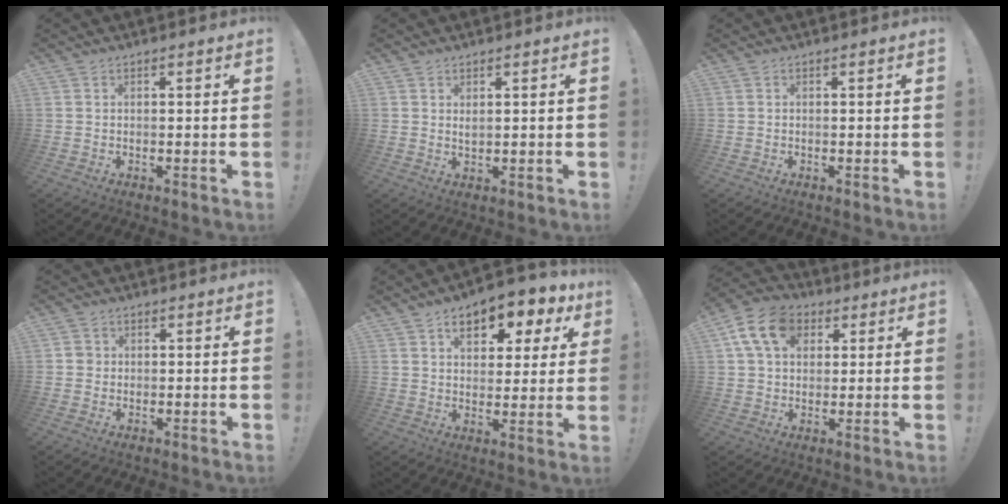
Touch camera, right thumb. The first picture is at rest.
{"total": 1.5, "force": [1.3, 0.4, 0.7], "torque": [0.000, -0.010, 0.021]}
{"total": 0.0}
{"total": 1.9, "force": [0.3, 1.9, 0.5], "torque": [-0.001, 0.003, 0.004]}
{"total": 9.9, "force": [4.8, 5.6, 6.6], "torque": [-0.088, -0.027, 0.081]}
{"total": 13.7, "force": [5.1, 10.0, 7.7], "torque": [-0.123, -0.008, 0.102]}